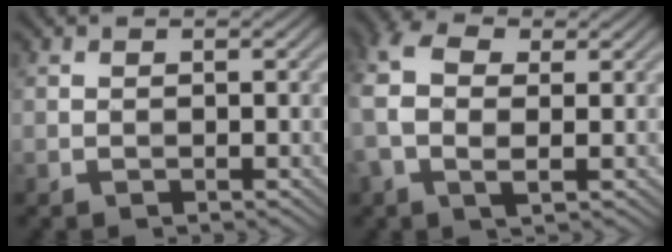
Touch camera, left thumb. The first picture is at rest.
{"total": 7.2, "force": [0.9, 4.1, 5.8], "torque": [-0.157, 0.010, 0.006]}